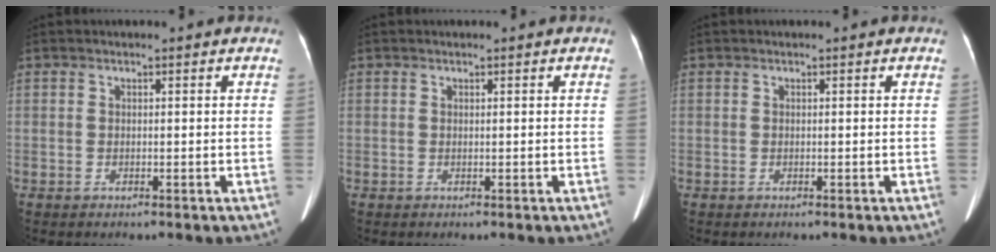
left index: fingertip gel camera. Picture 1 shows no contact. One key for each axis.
{"total": 0.0}
{"total": 0.0}